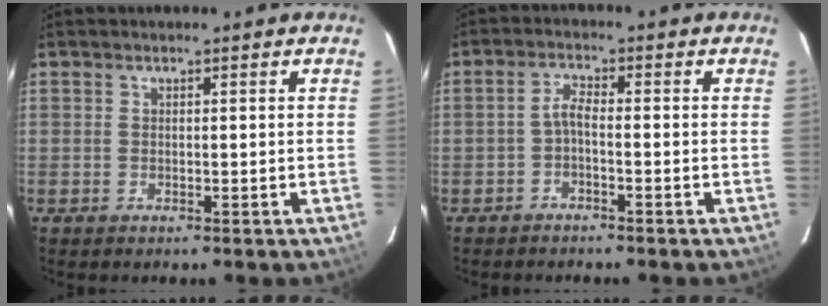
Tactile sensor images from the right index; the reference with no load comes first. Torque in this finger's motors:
{"motor_torque": [0.38, -0.28, 0.16, 0.05]}